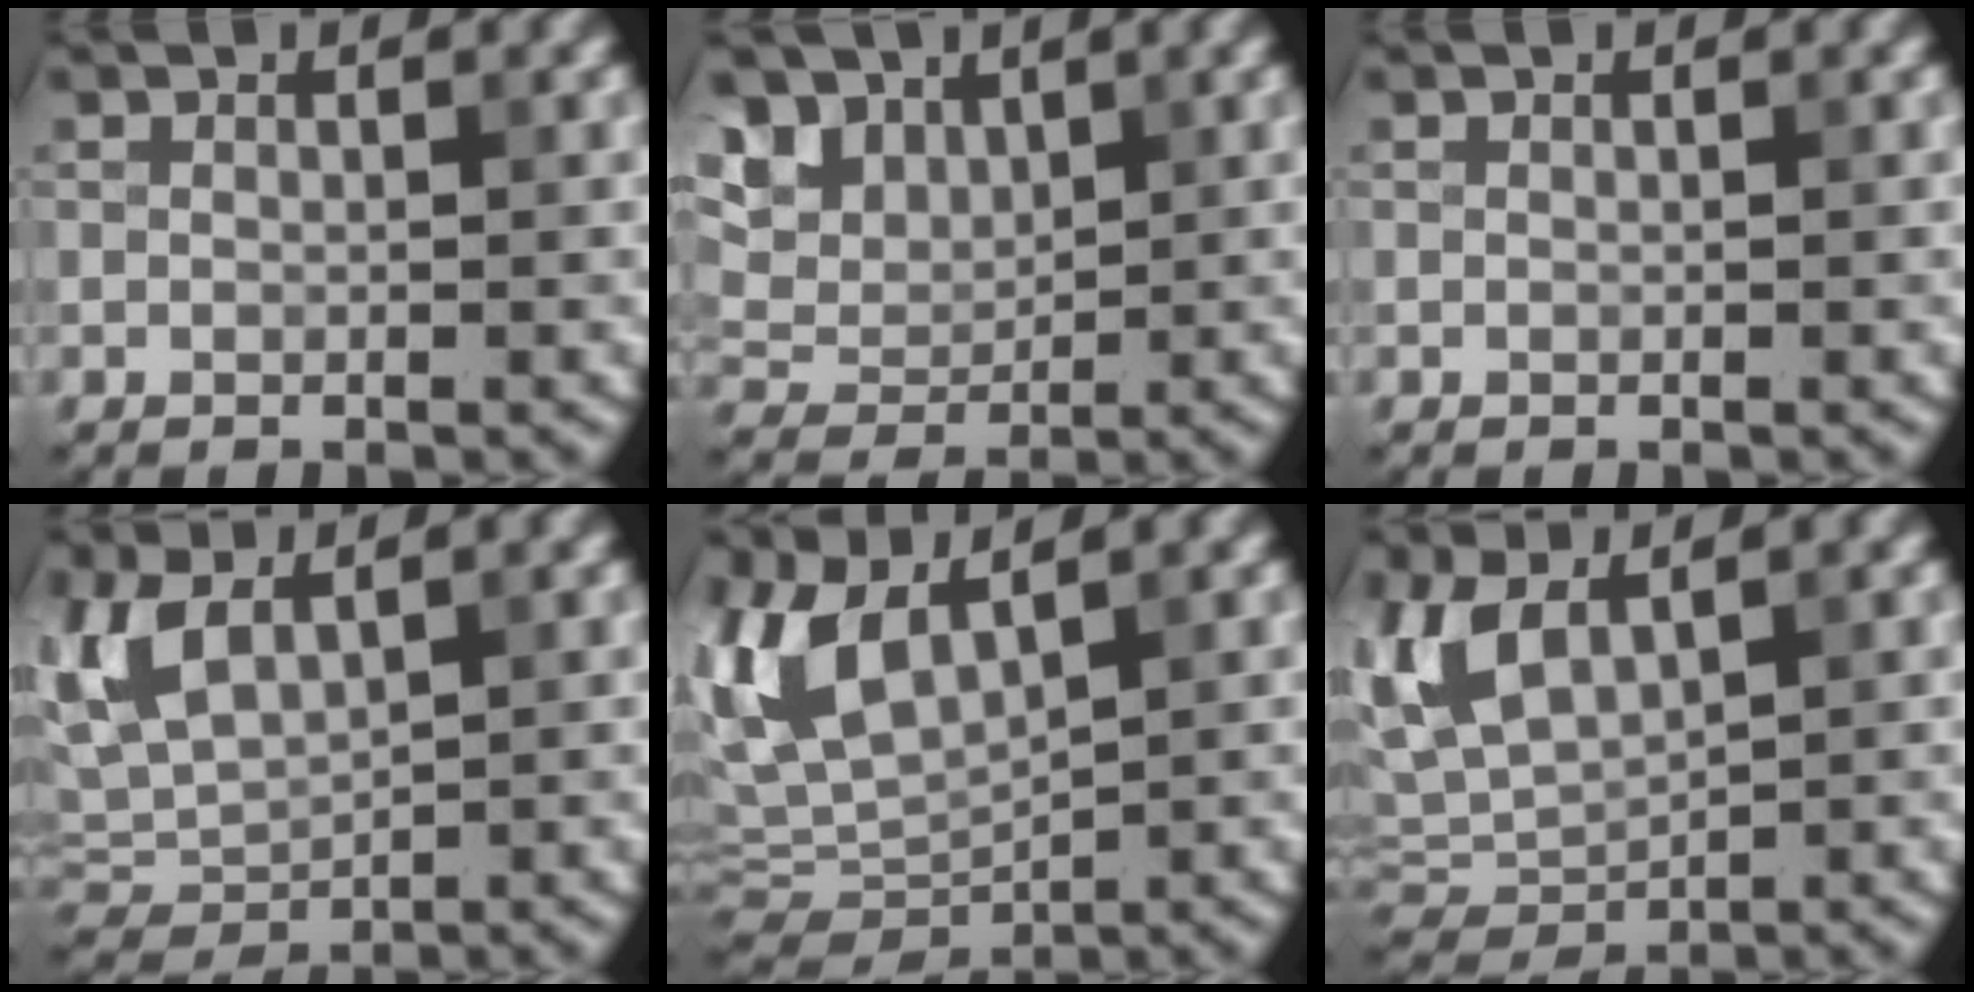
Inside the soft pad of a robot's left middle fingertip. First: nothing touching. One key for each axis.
{"total": 6.1, "fx": 3.6, "fy": 3.9, "fz": 3.1, "tx": -0.090, "ty": 0.001, "tz": 0.070}
{"total": 0.0}
{"total": 4.8, "fx": 1.7, "fy": 2.8, "fz": 3.5, "tx": -0.091, "ty": 0.006, "tz": 0.036}
{"total": 7.8, "fx": 3.4, "fy": 3.7, "fz": 6.0, "tx": -0.149, "ty": 0.009, "tz": 0.066}
{"total": 5.3, "fx": 1.9, "fy": 2.9, "fz": 3.9, "tx": -0.100, "ty": 0.004, "tz": 0.038}